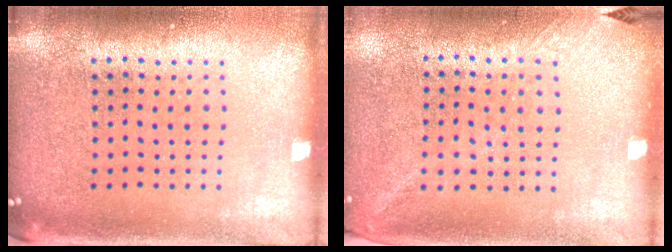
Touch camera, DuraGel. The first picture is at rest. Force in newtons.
{"total": 1.3, "press": 1.0, "slide": 0.8}